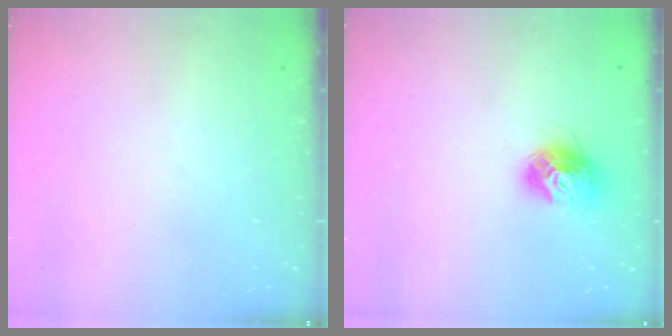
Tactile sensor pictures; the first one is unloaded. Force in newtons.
{"total": 11.9, "press": 11.9, "slide": 0.9}